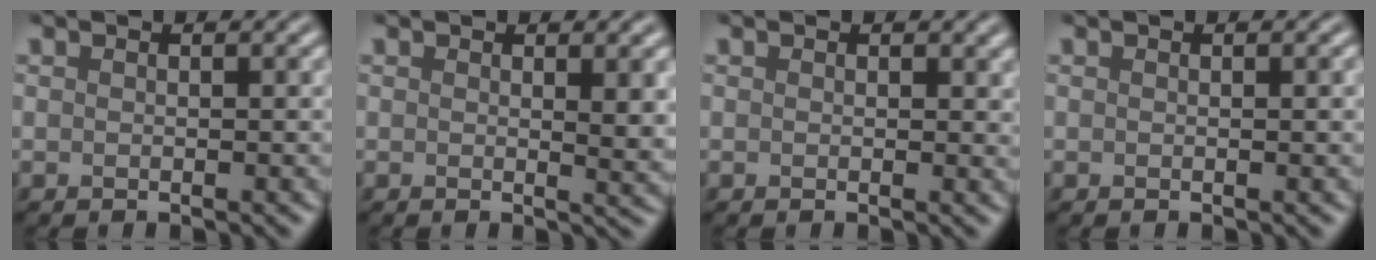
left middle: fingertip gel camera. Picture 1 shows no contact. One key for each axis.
{"total": 2.2, "fx": 0.7, "fy": 0.5, "fz": 2.1, "tx": -0.022, "ty": -0.005, "tz": 0.010}
{"total": 0.7, "fx": 0.4, "fy": 0.5, "fz": 0.4, "tx": -0.003, "ty": -0.002, "tz": 0.004}
{"total": 0.6, "fx": 0.0, "fy": 0.1, "fz": 0.6, "tx": -0.007, "ty": 0.002, "tz": 0.001}